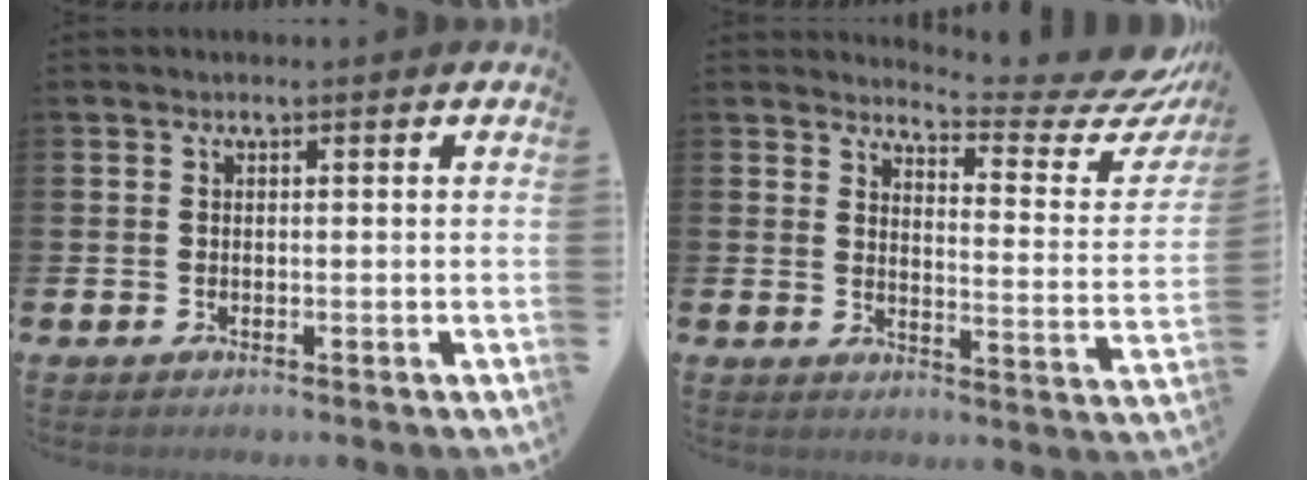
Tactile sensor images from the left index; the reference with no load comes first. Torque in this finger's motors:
{"motor_torque": [0.90, -1.24, 0.08, 0.01]}